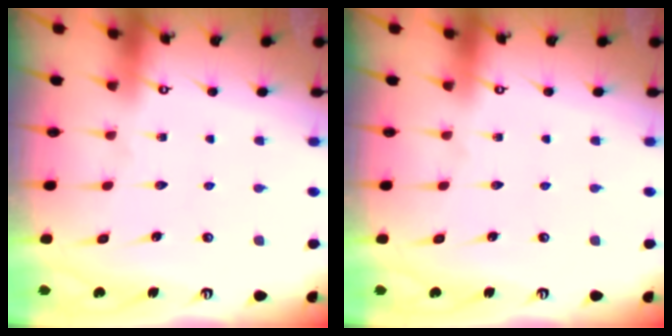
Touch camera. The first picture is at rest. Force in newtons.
{"total": 0.0}